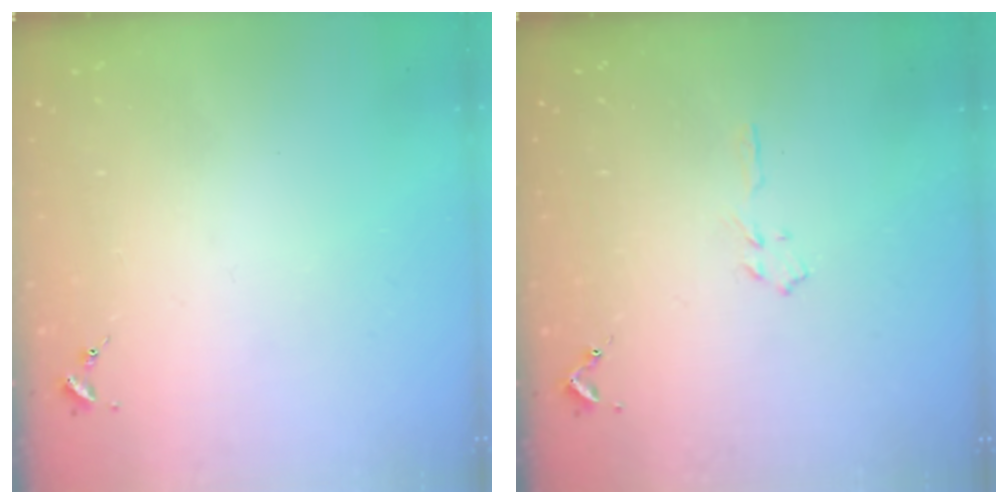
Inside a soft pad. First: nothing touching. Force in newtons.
{"total": 3.2, "press": 3.1, "slide": 0.4}